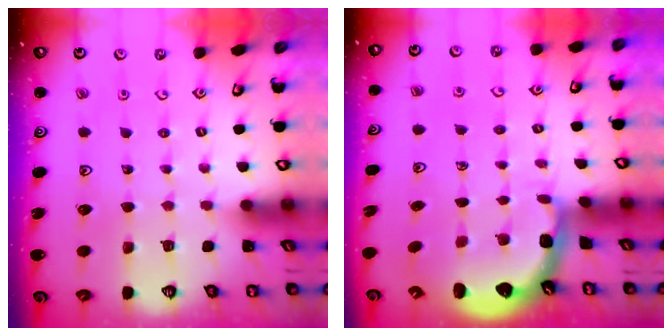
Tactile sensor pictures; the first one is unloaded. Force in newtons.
{"total": 2.5, "press": 1.6, "slide": 1.9}